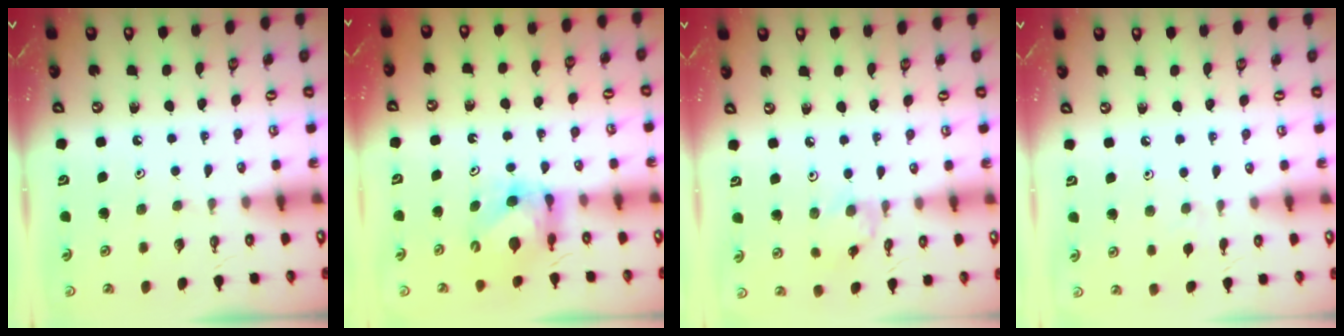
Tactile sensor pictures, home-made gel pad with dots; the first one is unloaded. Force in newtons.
{"total": 5.9, "press": 5.9, "slide": 0.6}
{"total": 2.2, "press": 2.2, "slide": 0.4}
{"total": 4.5, "press": 4.4, "slide": 0.8}